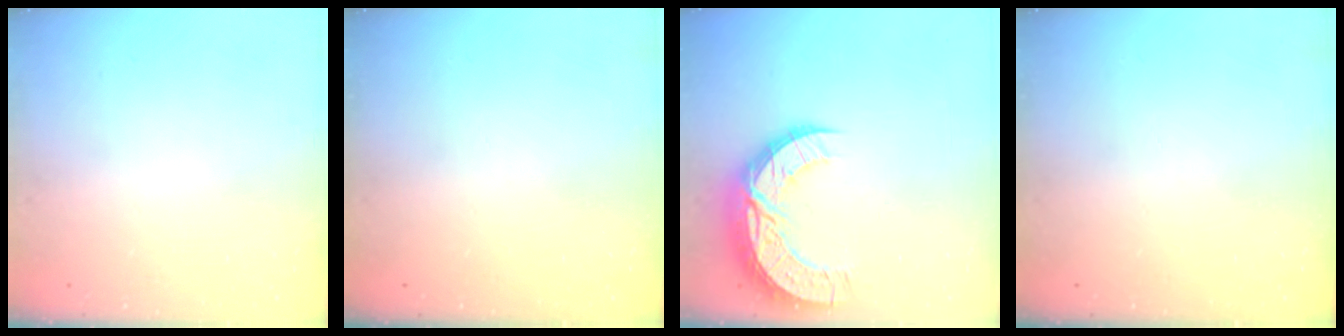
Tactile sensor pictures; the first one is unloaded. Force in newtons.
{"total": 0.0}
{"total": 13.7, "press": 13.7, "slide": 1.0}
{"total": 0.0}